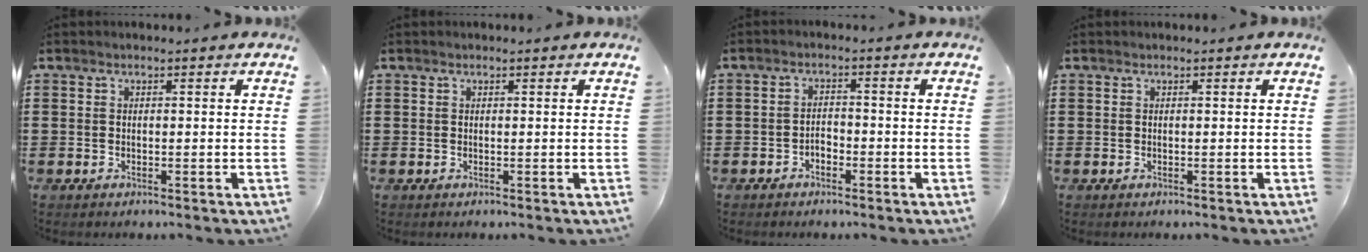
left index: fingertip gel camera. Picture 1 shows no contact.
{"total": 0.0}
{"total": 1.8, "force": [-1.3, 0.9, 0.9], "torque": [-0.023, 0.004, -0.027]}
{"total": 0.0}